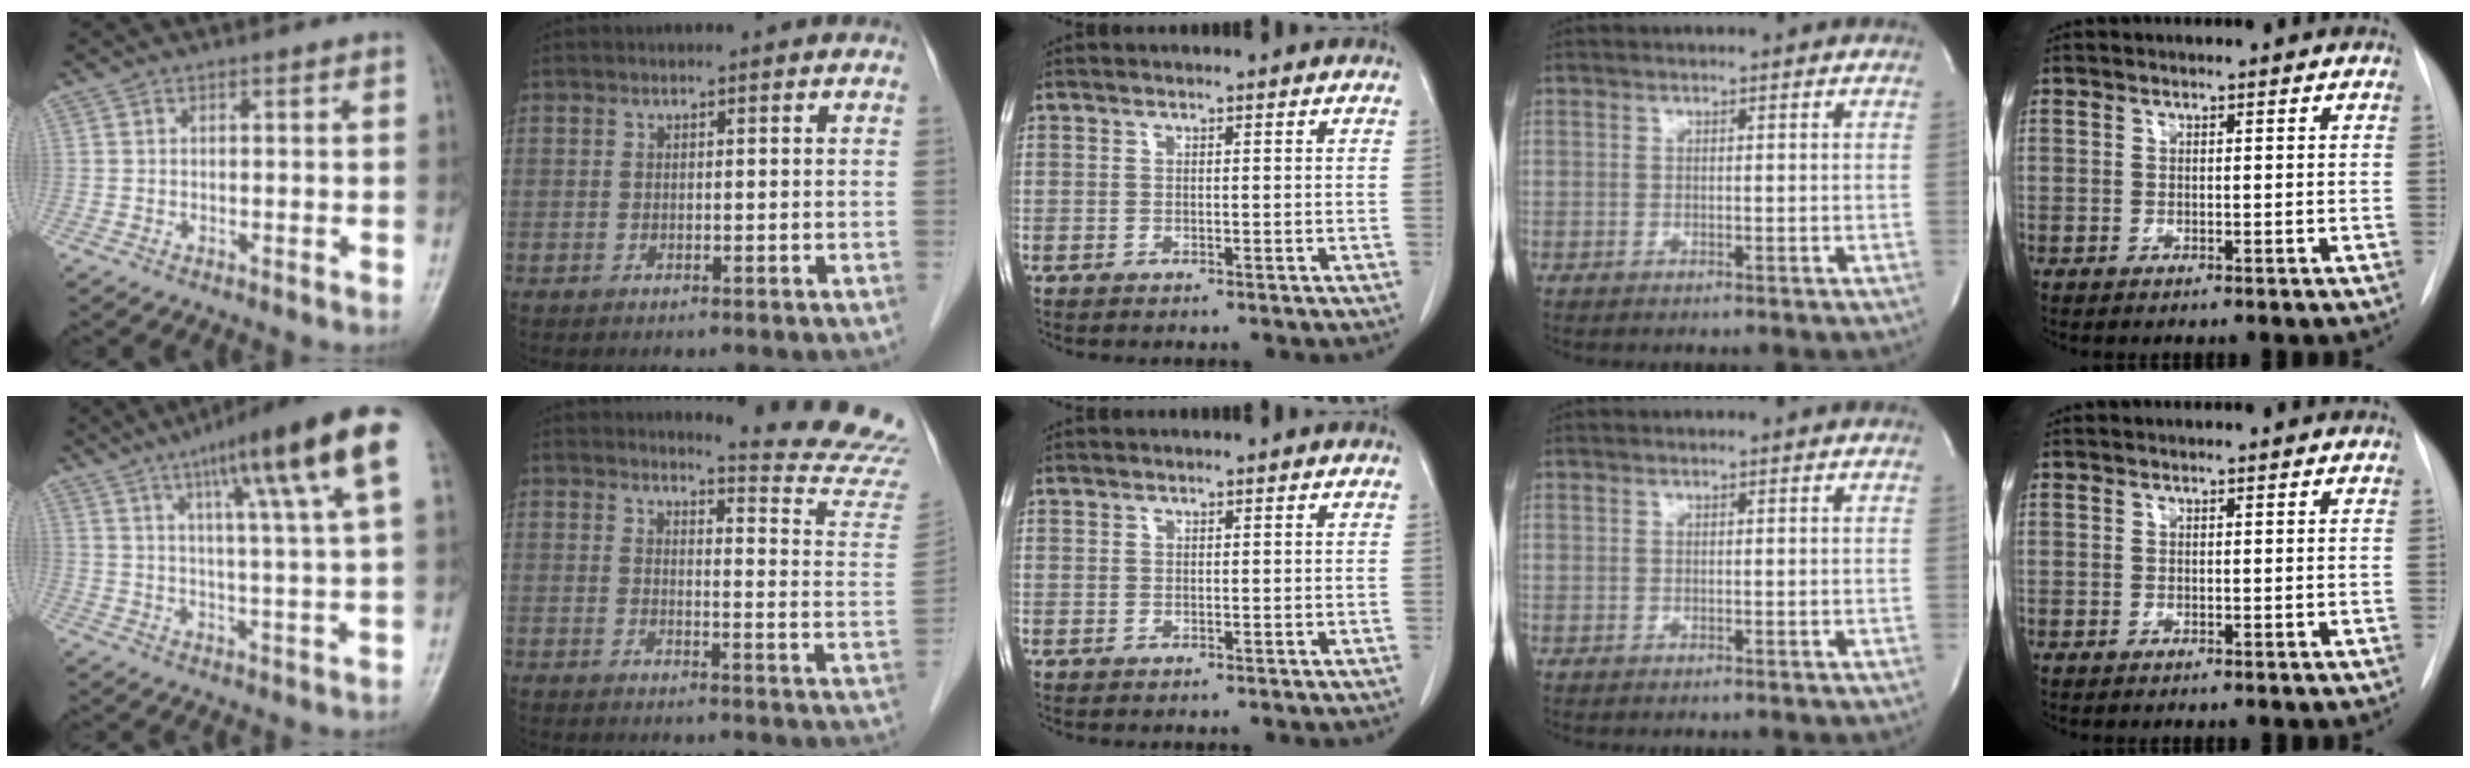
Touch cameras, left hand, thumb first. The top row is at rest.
{"thumb": {"total": 17.9, "force": [8.4, 1.6, 15.8], "torque": [-0.227, -0.010, 0.118]}, "index": {"total": 13.9, "force": [13.7, -1.7, 1.1], "torque": [-0.008, -0.140, 0.138]}}